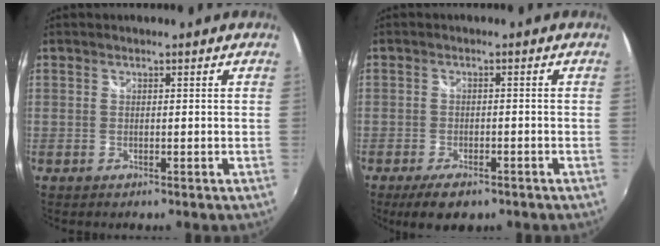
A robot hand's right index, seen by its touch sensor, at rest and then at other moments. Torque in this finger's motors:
{"motor_torque": [-0.04, -0.07, -0.10, -0.08]}